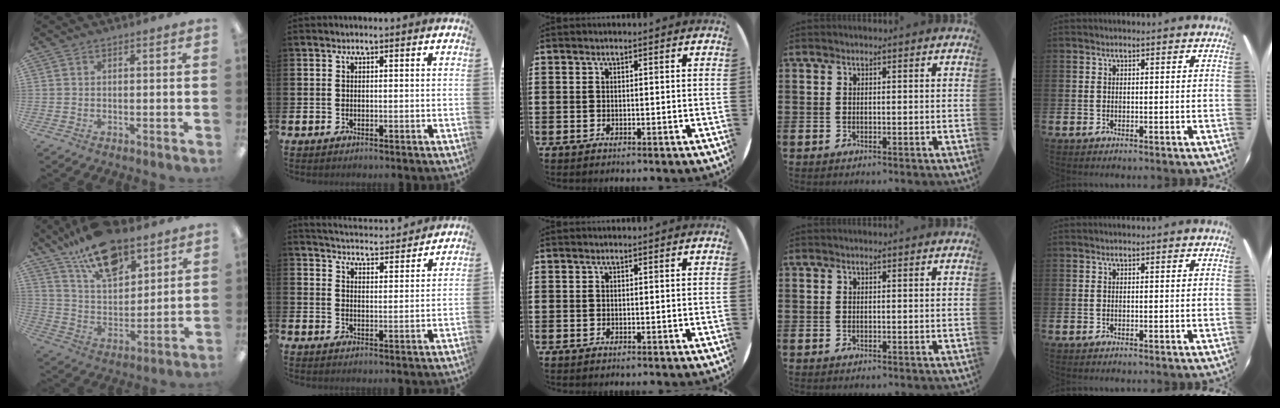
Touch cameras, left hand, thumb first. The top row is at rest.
{"thumb": {"total": 17.9, "force": [12.7, 8.1, 9.8], "torque": [-0.174, -0.062, 0.224]}, "index": {"total": 4.5, "force": [4.5, 0.3, 0.0], "torque": [-0.015, -0.038, 0.078]}}